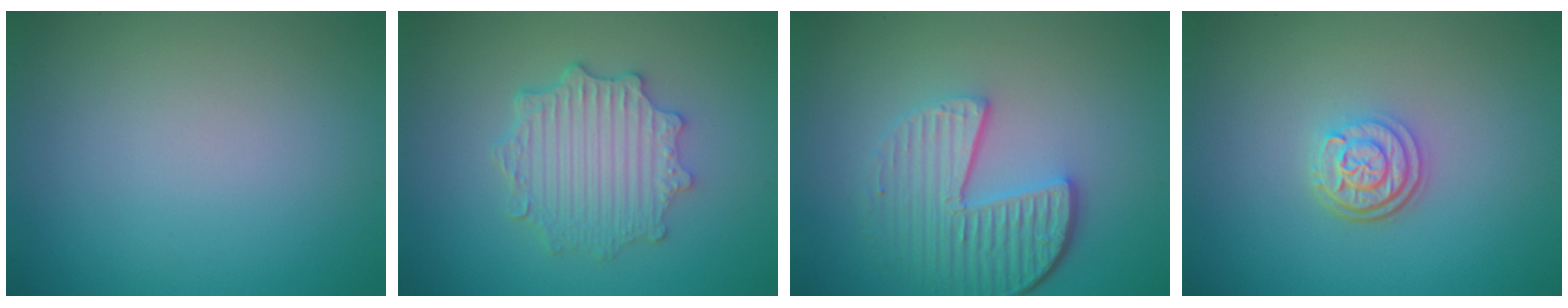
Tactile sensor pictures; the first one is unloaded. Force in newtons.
{"total": 4.6, "press": 3.8, "slide": 2.6}
{"total": 5.5, "press": 4.1, "slide": 3.6}
{"total": 3.0, "press": 2.4, "slide": 1.8}